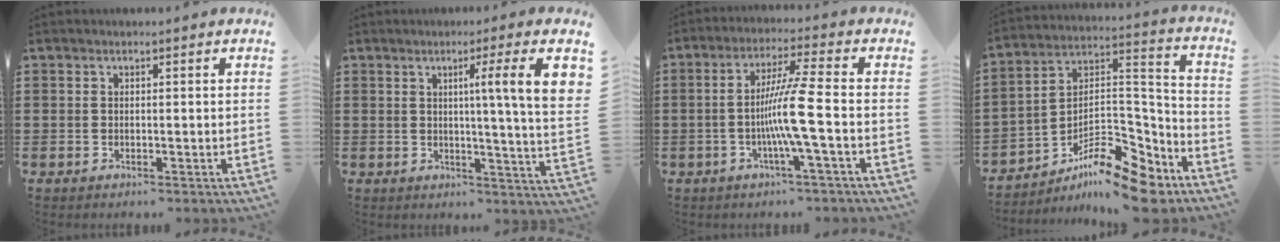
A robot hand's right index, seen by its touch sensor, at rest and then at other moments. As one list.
[{"total": 8.3, "force": [3.0, -0.9, 7.7], "torque": [-0.128, -0.019, 0.040]}, {"total": 8.1, "force": [-1.8, -0.9, 7.8], "torque": [-0.151, -0.016, -0.042]}, {"total": 13.3, "force": [-9.7, 4.2, 8.2], "torque": [-0.135, 0.033, -0.182]}]